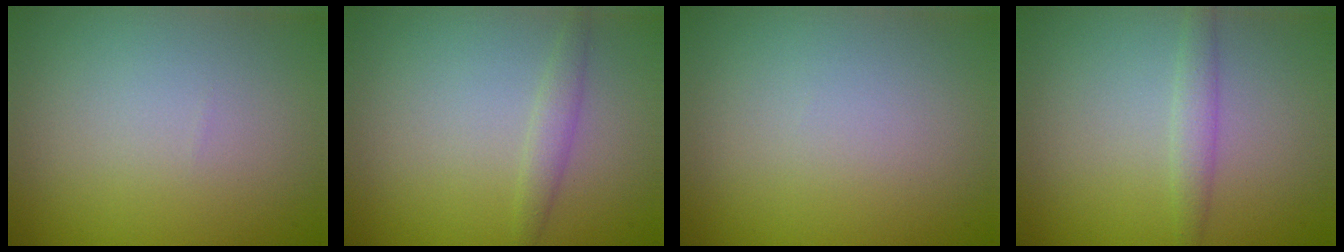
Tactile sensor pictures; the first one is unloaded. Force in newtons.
{"total": 1.3, "press": 1.3, "slide": 0.0}
{"total": 0.0}
{"total": 1.6, "press": 1.6, "slide": 0.0}